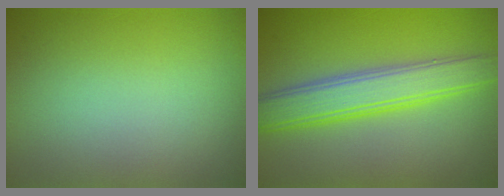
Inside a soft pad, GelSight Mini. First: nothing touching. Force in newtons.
{"total": 5.1, "press": 5.1, "slide": 0.0}